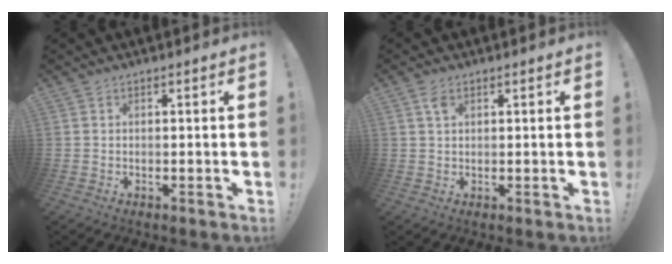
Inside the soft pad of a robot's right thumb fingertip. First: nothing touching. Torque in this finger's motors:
{"motor_torque": [0.20, 0.62, 0.48, 0.03, 0.07]}